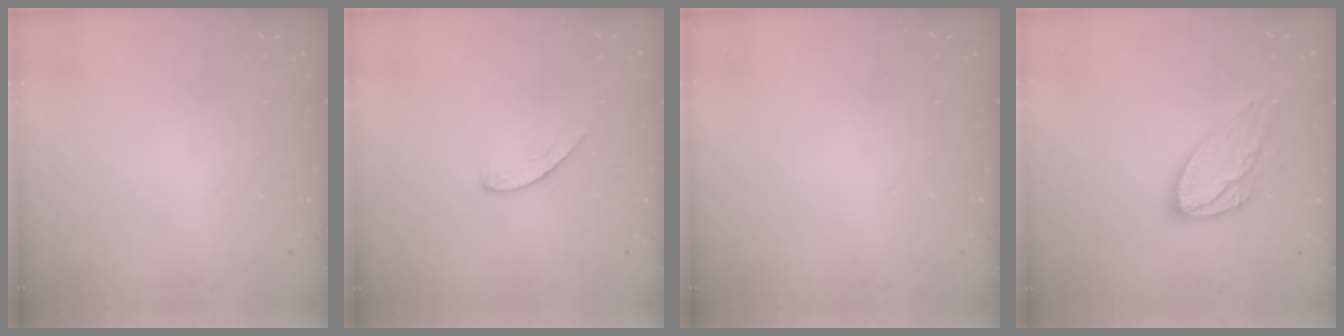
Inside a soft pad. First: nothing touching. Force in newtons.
{"total": 5.3, "press": 5.3, "slide": 0.5}
{"total": 0.0}
{"total": 13.0, "press": 13.0, "slide": 1.0}